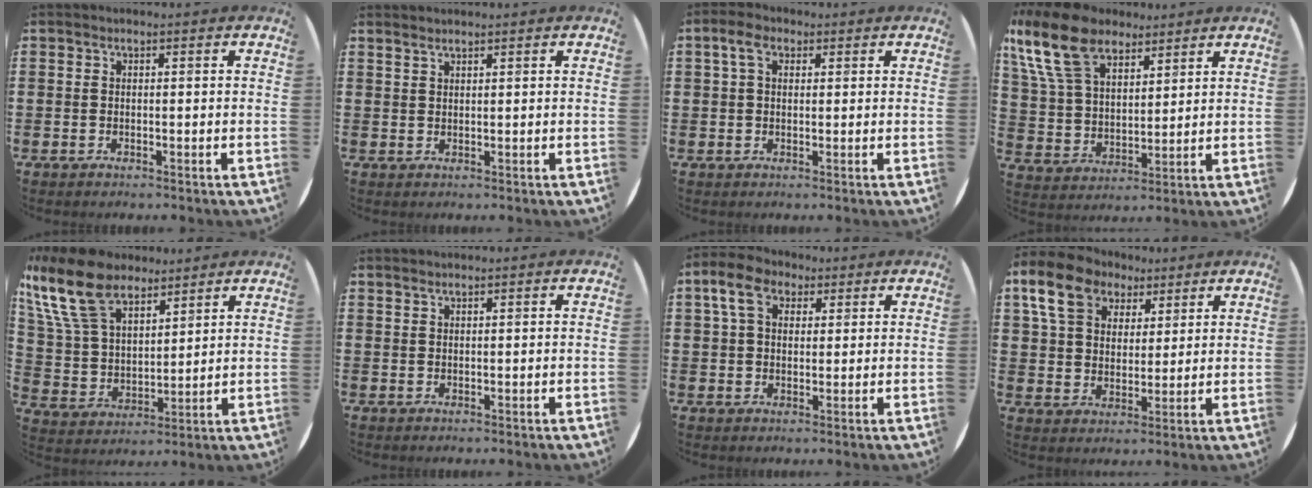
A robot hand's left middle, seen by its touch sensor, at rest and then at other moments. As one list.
[{"total": 1.0, "force": [0.9, 0.0, -0.1], "torque": [0.000, 0.001, 0.019]}, {"total": 3.2, "force": [1.7, 1.9, 1.9], "torque": [-0.034, 0.008, 0.029]}, {"total": 12.9, "force": [9.1, 6.2, 6.8], "torque": [-0.168, -0.006, 0.172]}, {"total": 13.9, "force": [10.0, 6.3, 7.3], "torque": [-0.187, -0.022, 0.187]}, {"total": 0.7, "force": [0.7, -0.1, -0.1], "torque": [0.001, 0.002, 0.014]}, {"total": 5.8, "force": [3.4, 3.9, 2.7], "torque": [-0.062, 0.014, 0.061]}, {"total": 9.3, "force": [6.3, 5.9, 3.4], "torque": [-0.083, 0.001, 0.115]}]